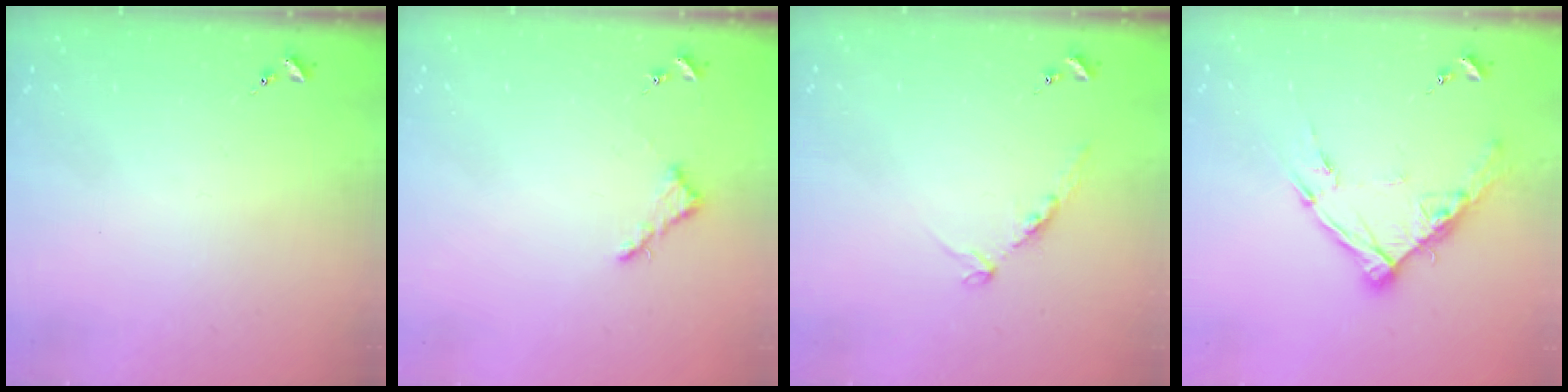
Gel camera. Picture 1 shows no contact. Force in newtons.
{"total": 5.6, "press": 5.6, "slide": 0.6}
{"total": 8.3, "press": 8.2, "slide": 0.9}
{"total": 12.4, "press": 12.3, "slide": 1.0}